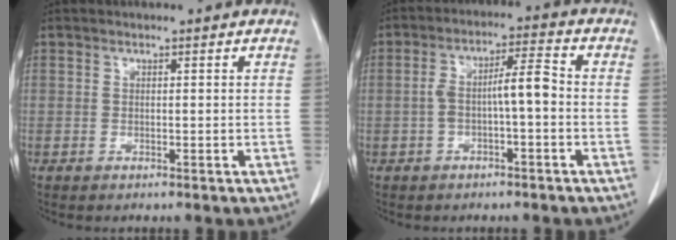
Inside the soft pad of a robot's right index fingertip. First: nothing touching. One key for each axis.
{"total": 6.1, "fx": -1.0, "fy": 1.2, "fz": 5.9, "tx": -0.108, "ty": 0.027, "tz": -0.015}